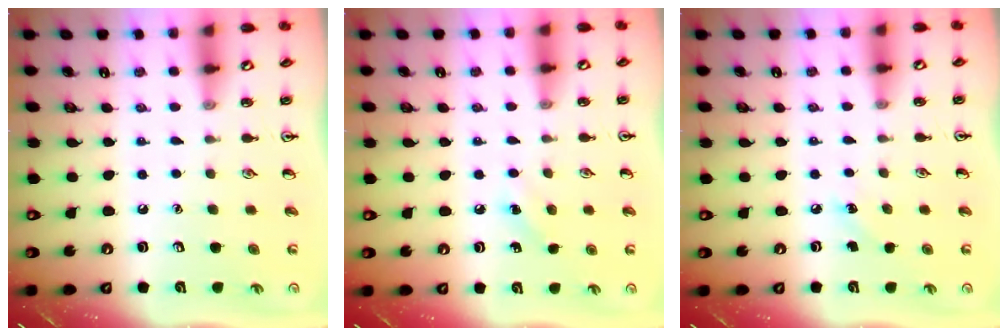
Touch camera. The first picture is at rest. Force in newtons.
{"total": 6.7, "press": 6.2, "slide": 2.4}
{"total": 4.7, "press": 4.4, "slide": 1.6}